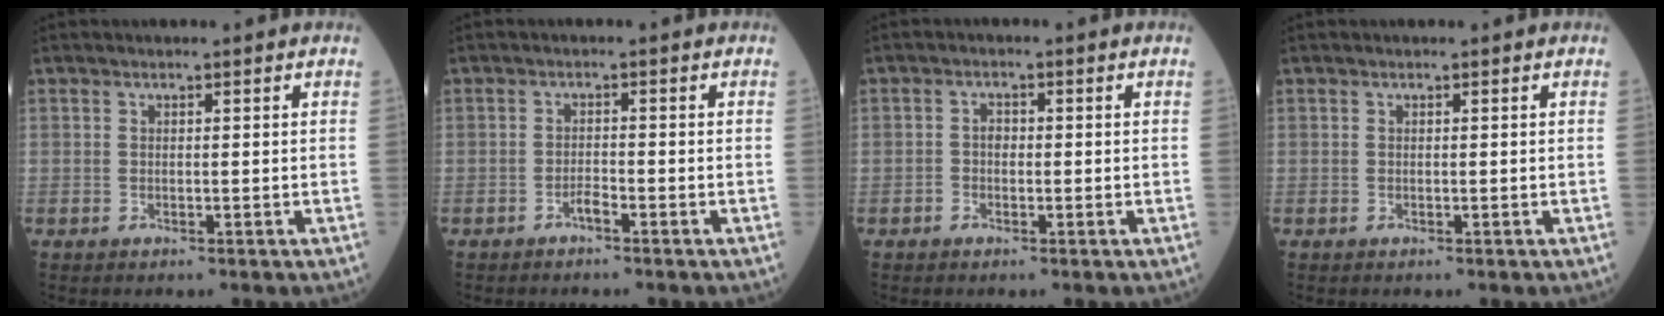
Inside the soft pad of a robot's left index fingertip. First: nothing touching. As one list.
[{"total": 1.4, "force": [-1.1, 0.0, 0.7], "torque": [-0.015, 0.002, -0.021]}, {"total": 1.6, "force": [-0.5, 1.1, 1.1], "torque": [-0.017, 0.002, -0.010]}, {"total": 0.0}]